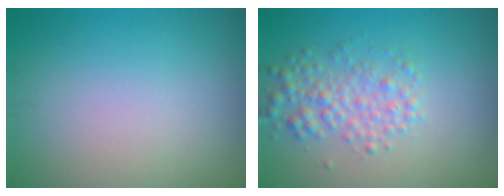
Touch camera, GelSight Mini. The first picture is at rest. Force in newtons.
{"total": 2.9, "press": 2.9, "slide": 0.1}